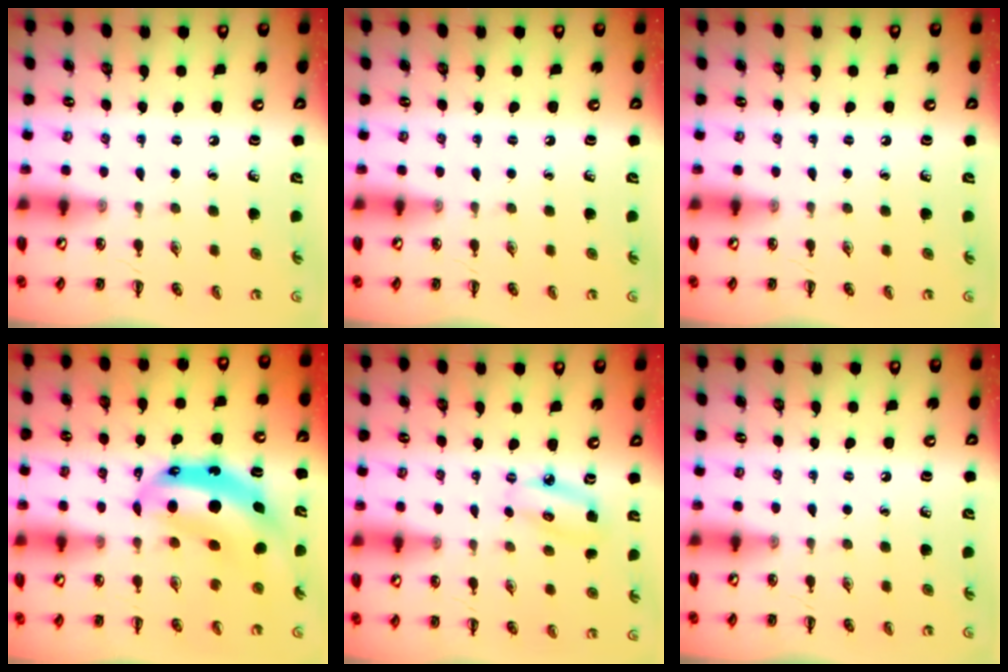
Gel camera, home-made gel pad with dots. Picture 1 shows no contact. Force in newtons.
{"total": 0.0}
{"total": 0.0}
{"total": 9.8, "press": 9.5, "slide": 2.4}
{"total": 6.0, "press": 5.9, "slide": 1.4}
{"total": 0.0}